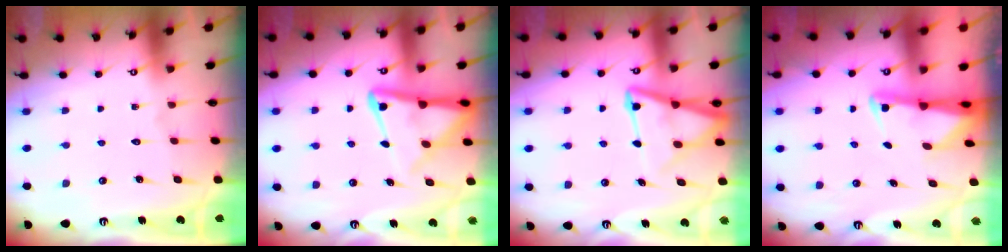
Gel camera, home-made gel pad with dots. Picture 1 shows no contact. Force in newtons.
{"total": 10.1, "press": 10.0, "slide": 1.1}
{"total": 10.1, "press": 10.1, "slide": 1.2}
{"total": 2.4, "press": 2.3, "slide": 0.5}